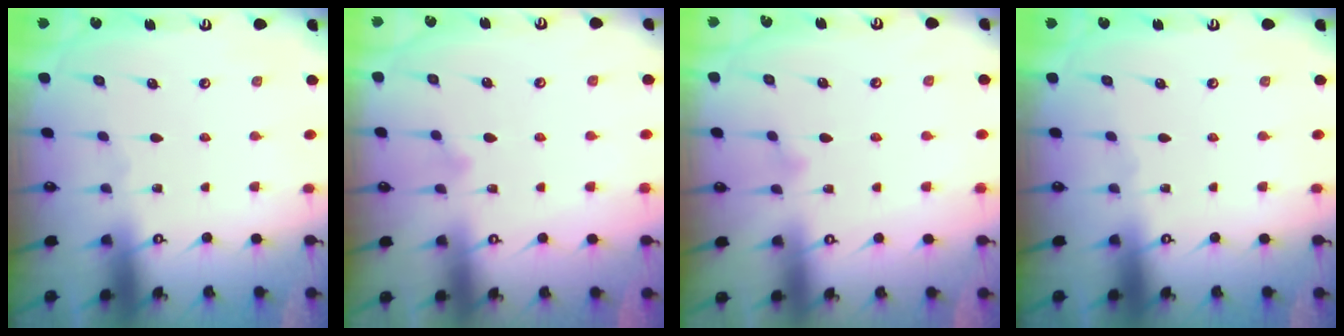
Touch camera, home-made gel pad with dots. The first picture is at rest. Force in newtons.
{"total": 6.2, "press": 6.2, "slide": 0.5}
{"total": 3.9, "press": 3.9, "slide": 0.2}
{"total": 0.0}